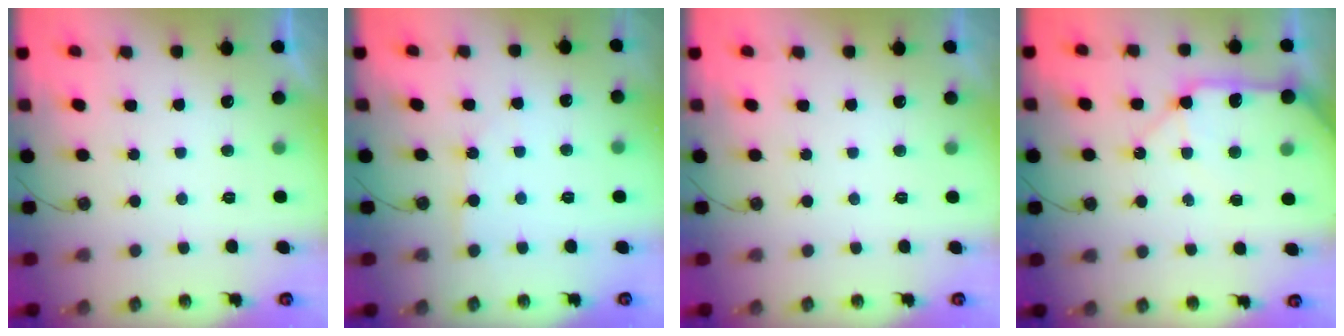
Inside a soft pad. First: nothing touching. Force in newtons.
{"total": 4.2, "press": 4.2, "slide": 0.5}
{"total": 0.0}
{"total": 13.2, "press": 13.0, "slide": 1.9}